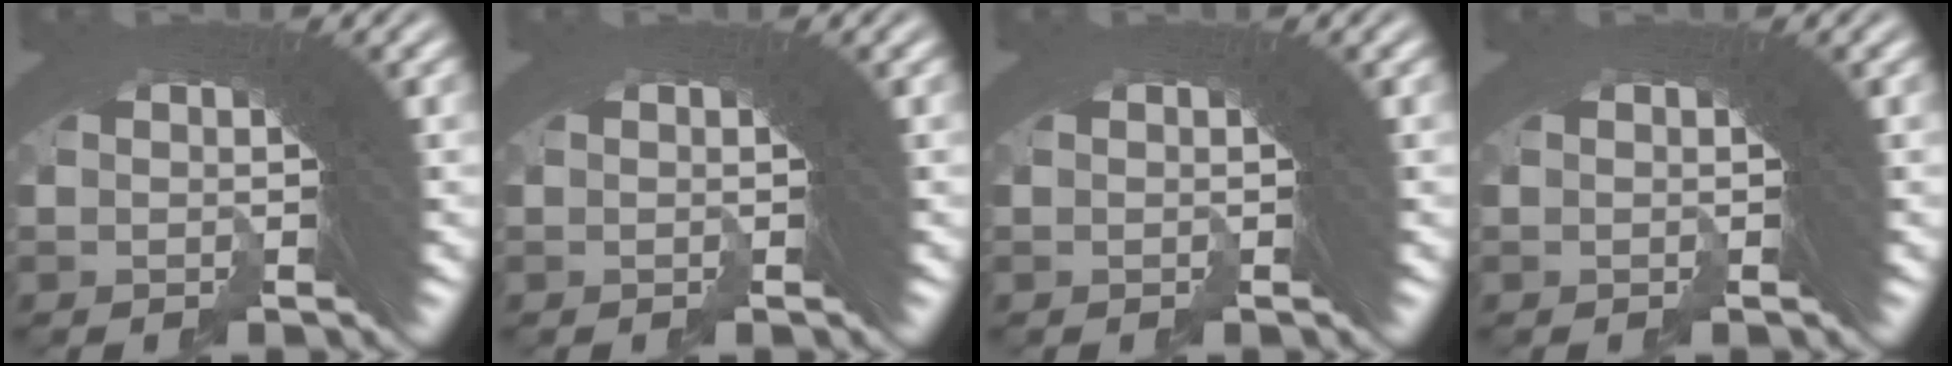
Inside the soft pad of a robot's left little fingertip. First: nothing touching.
{"total": 0.0}
{"total": 0.0}
{"total": 0.0}